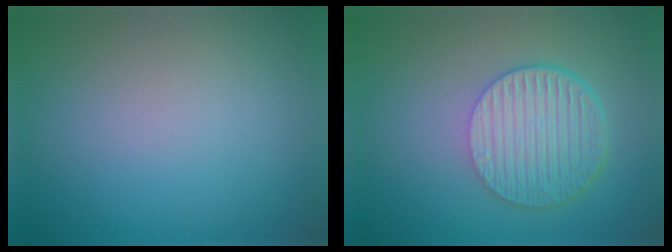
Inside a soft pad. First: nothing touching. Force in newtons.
{"total": 6.5, "press": 4.4, "slide": 4.8}